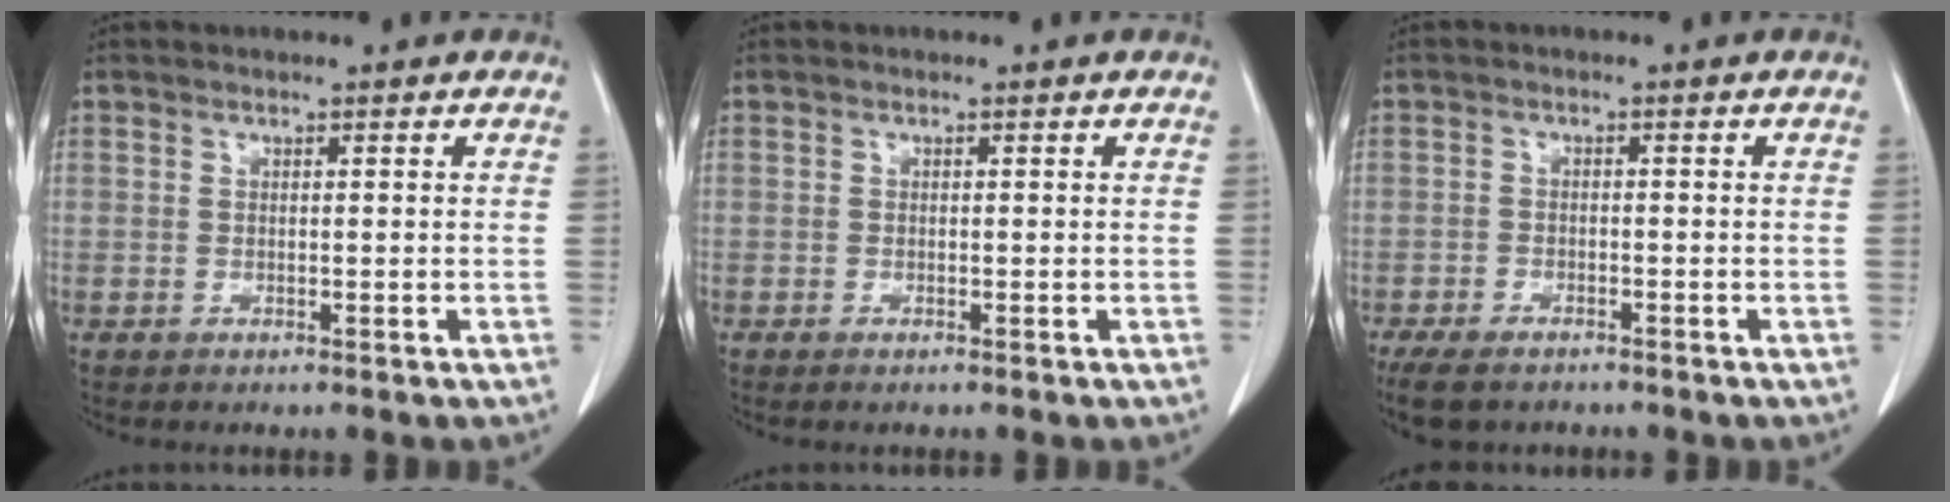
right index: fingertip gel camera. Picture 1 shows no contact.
{"total": 0.8, "force": [-0.4, 0.4, 0.5], "torque": [-0.013, -0.001, -0.004]}
{"total": 8.5, "force": [-6.2, 4.1, 4.1], "torque": [-0.080, -0.008, -0.095]}